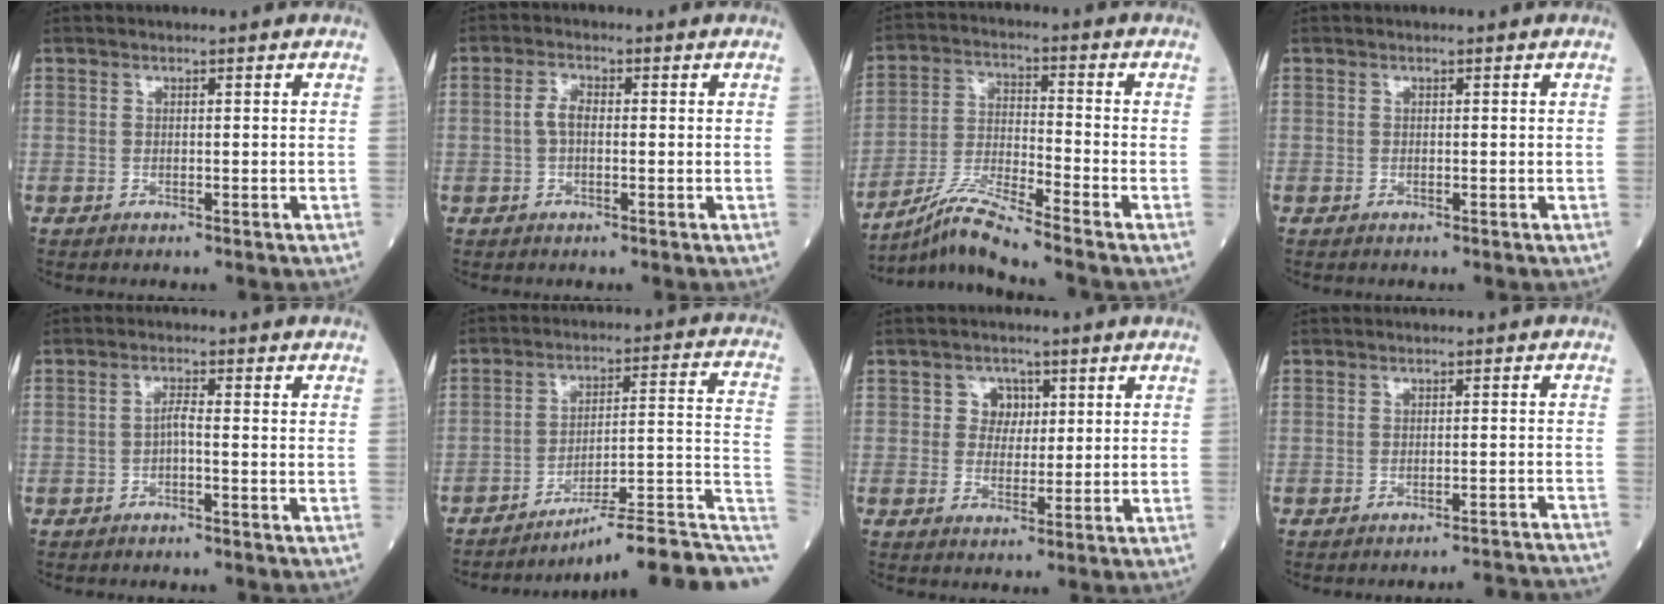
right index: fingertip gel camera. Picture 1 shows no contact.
{"total": 2.6, "force": [-0.1, 1.3, 2.3], "torque": [-0.048, 0.010, -0.004]}
{"total": 8.6, "force": [-7.5, -1.8, 3.7], "torque": [-0.080, -0.019, -0.141]}
{"total": 0.0}
{"total": 1.6, "force": [-0.7, 0.1, 1.5], "torque": [-0.026, 0.002, -0.015]}
{"total": 16.7, "force": [-14.1, 0.0, 8.9], "torque": [-0.065, 0.044, -0.203]}
{"total": 3.4, "force": [1.0, 3.0, 1.3], "torque": [-0.012, 0.005, 0.013]}
{"total": 9.6, "force": [-9.4, -1.8, 0.7], "torque": [0.013, -0.008, -0.108]}